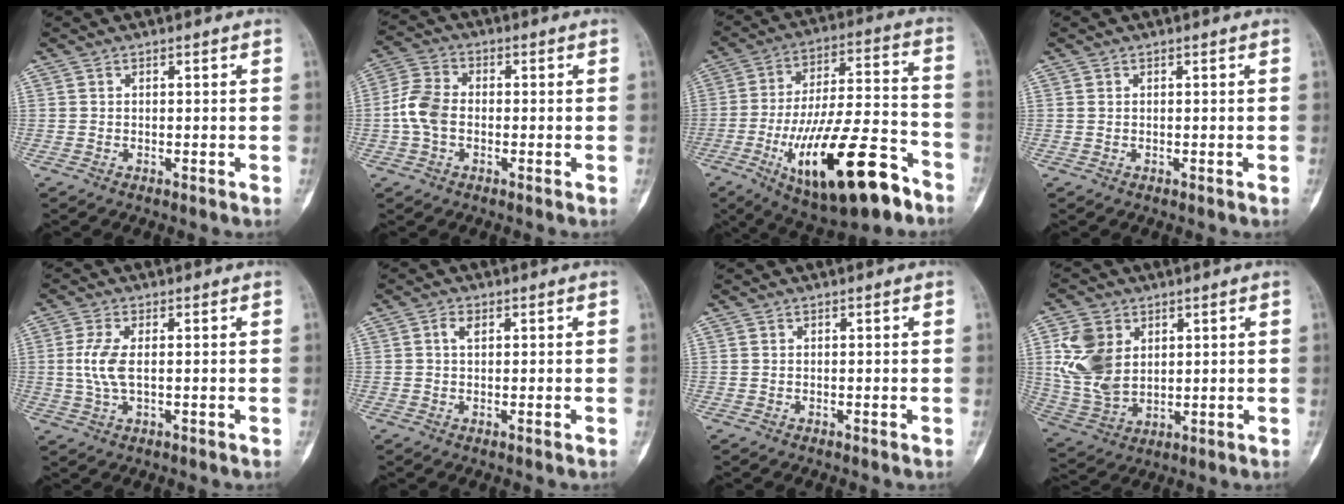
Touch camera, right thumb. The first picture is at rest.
{"total": 7.1, "force": [-1.0, 4.9, 5.0], "torque": [-0.105, 0.019, -0.030]}
{"total": 24.4, "force": [-11.8, 8.2, 19.7], "torque": [-0.324, 0.056, -0.180]}
{"total": 0.5, "force": [0.0, 0.4, 0.4], "torque": [-0.011, 0.000, 0.002]}
{"total": 5.6, "force": [0.2, 2.3, 5.1], "torque": [-0.123, 0.001, 0.002]}
{"total": 1.9, "force": [0.5, 1.0, 1.5], "torque": [-0.025, 0.001, 0.007]}
{"total": 0.0}
{"total": 11.8, "force": [3.0, 8.6, 7.5], "torque": [-0.137, -0.013, 0.070]}